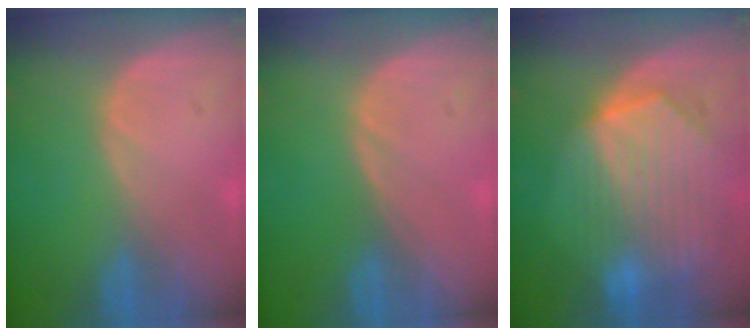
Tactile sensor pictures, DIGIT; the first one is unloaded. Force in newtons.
{"total": 0.0}
{"total": 10.2, "press": 9.0, "slide": 4.9}